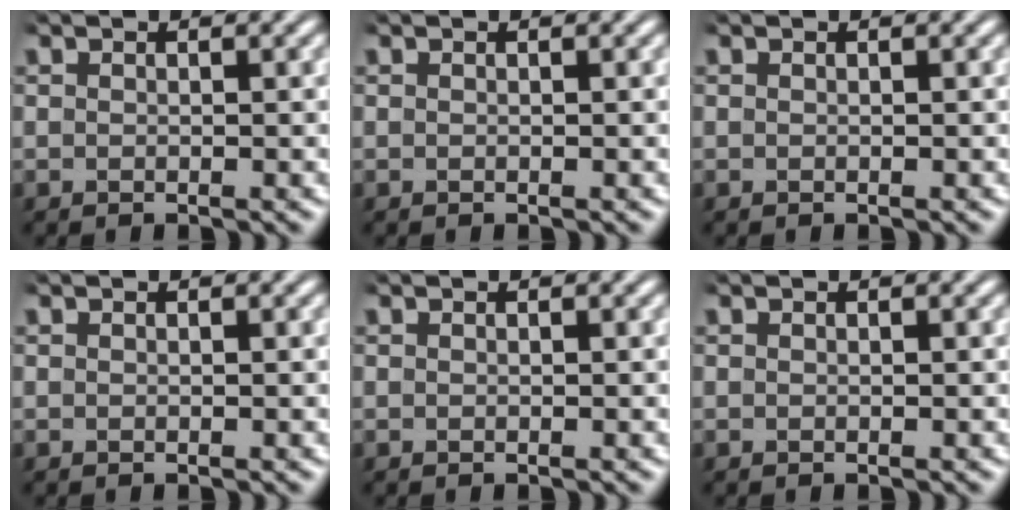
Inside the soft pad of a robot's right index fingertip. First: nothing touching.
{"total": 0.0}
{"total": 0.0}
{"total": 0.0}
{"total": 0.0}
{"total": 0.0}